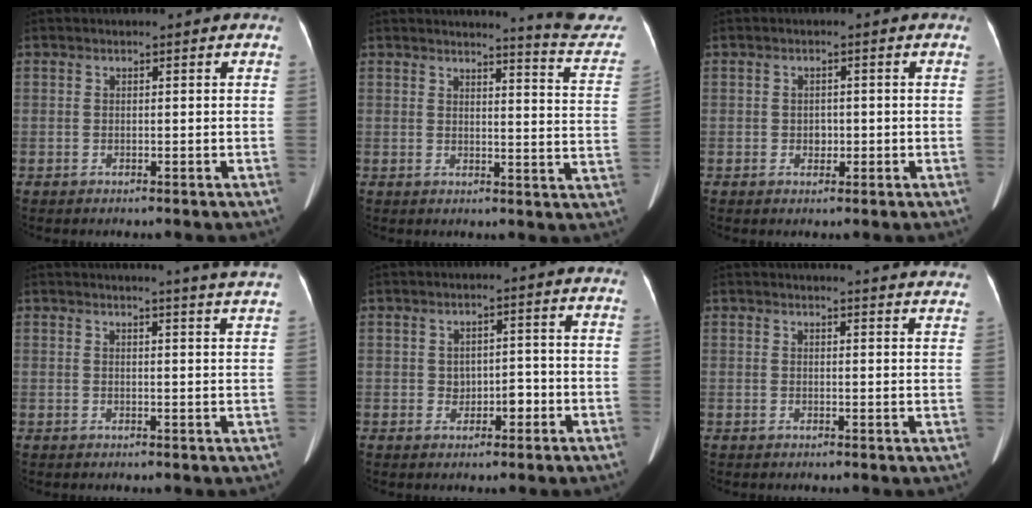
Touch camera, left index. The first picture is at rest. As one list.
[{"total": 11.3, "force": [11.1, -0.8, 1.5], "torque": [-0.009, -0.091, 0.106]}, {"total": 1.6, "force": [-0.6, 1.3, 0.8], "torque": [-0.013, 0.000, -0.004]}, {"total": 9.7, "force": [9.1, -1.4, 2.9], "torque": [-0.033, -0.042, 0.084]}, {"total": 2.8, "force": [-0.8, 2.0, 1.8], "torque": [-0.023, 0.008, -0.004]}, {"total": 17.7, "force": [17.2, 1.1, 4.1], "torque": [-0.034, -0.058, 0.178]}]